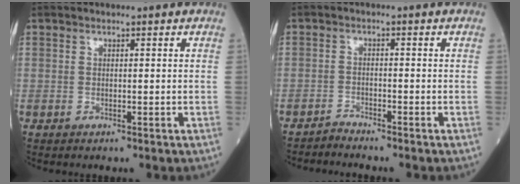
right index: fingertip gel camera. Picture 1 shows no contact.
{"total": 1.7, "force": [-1.6, -0.3, -0.5], "torque": [0.014, -0.009, -0.032]}